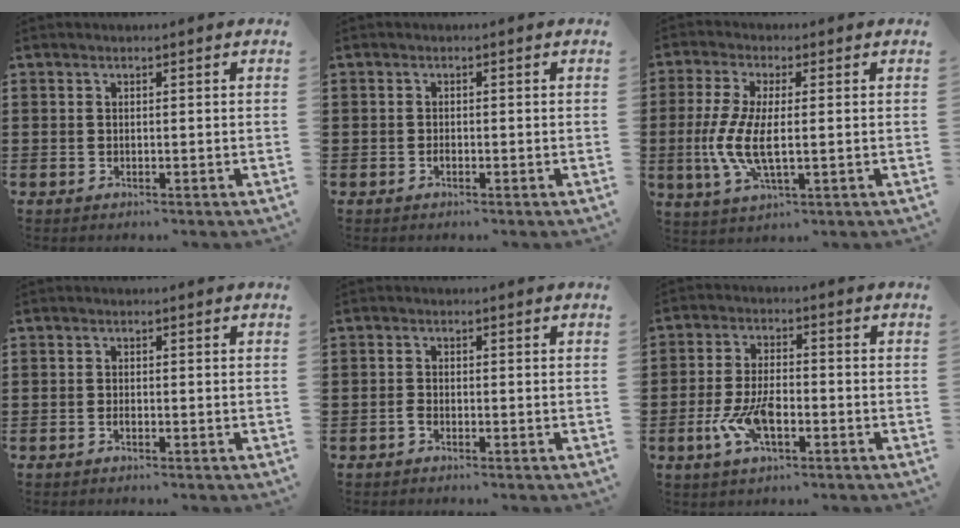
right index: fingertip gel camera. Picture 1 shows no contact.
{"total": 0.7, "force": [-0.4, 0.2, 0.5], "torque": [-0.012, -0.007, -0.006]}
{"total": 7.6, "force": [-0.7, 2.5, 7.1], "torque": [-0.163, -0.011, -0.019]}
{"total": 0.9, "force": [-0.5, 0.0, 0.8], "torque": [-0.018, -0.009, -0.006]}
{"total": 1.2, "force": [-0.7, 0.5, 0.8], "torque": [-0.018, -0.001, -0.013]}
{"total": 7.2, "force": [-2.5, 3.2, 5.9], "torque": [-0.138, -0.004, -0.052]}